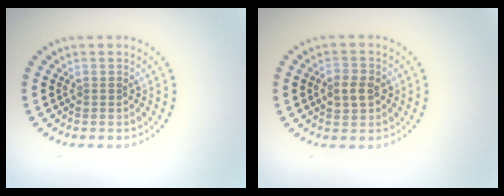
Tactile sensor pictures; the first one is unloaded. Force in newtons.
{"total": 2.7, "press": 2.7, "slide": 0.4}